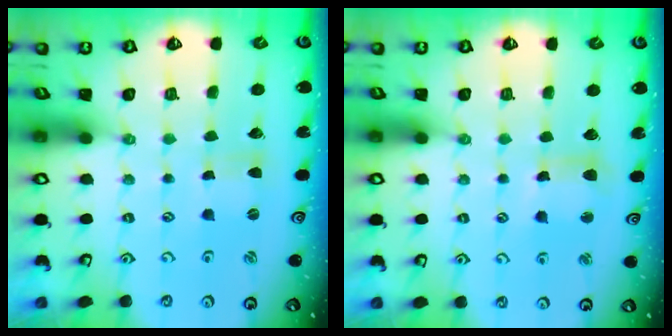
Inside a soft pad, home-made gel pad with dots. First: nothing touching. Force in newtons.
{"total": 7.9, "press": 7.8, "slide": 1.0}